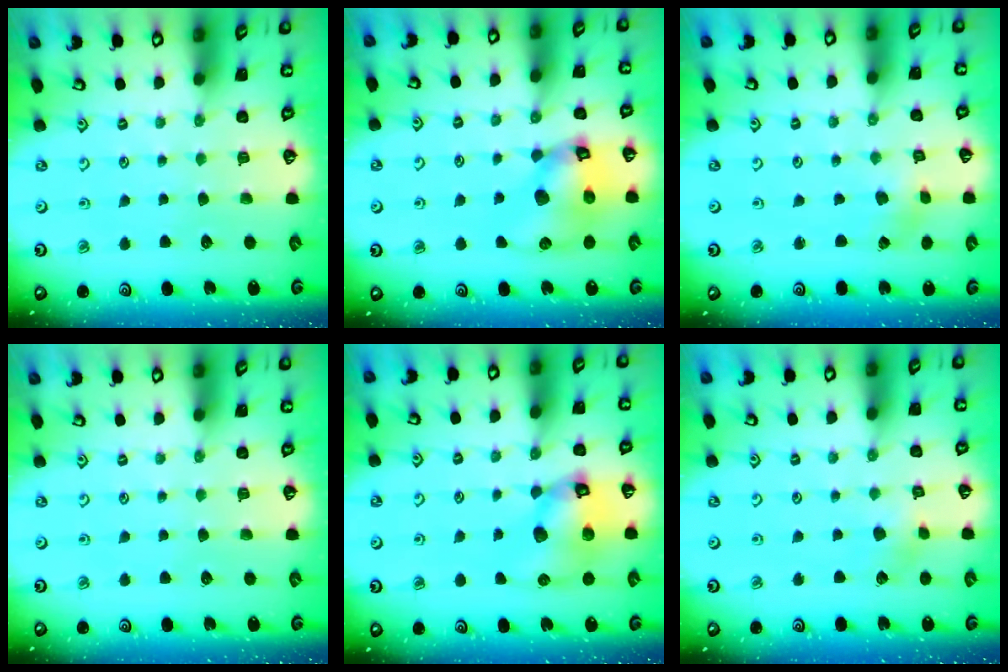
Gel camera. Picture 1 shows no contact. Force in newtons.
{"total": 13.6, "press": 13.5, "slide": 1.8}
{"total": 1.1, "press": 1.1, "slide": 0.1}
{"total": 0.0}
{"total": 12.3, "press": 12.2, "slide": 1.6}
{"total": 3.7, "press": 3.6, "slide": 0.6}